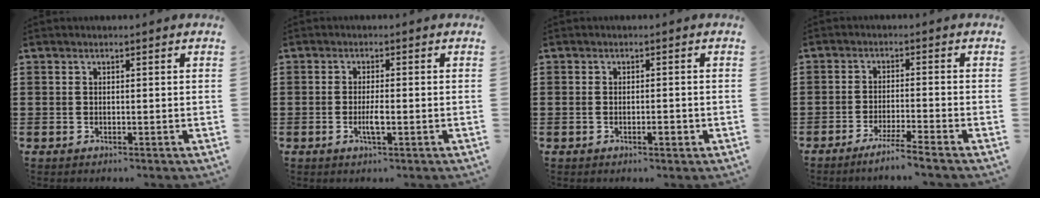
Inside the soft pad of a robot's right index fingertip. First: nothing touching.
{"total": 2.7, "force": [-0.9, 0.3, 2.5], "torque": [-0.058, -0.006, -0.021]}
{"total": 2.1, "force": [-0.9, 0.6, 1.8], "torque": [-0.029, 0.002, -0.017]}
{"total": 3.6, "force": [-3.1, -0.7, 1.7], "torque": [-0.035, -0.010, -0.059]}